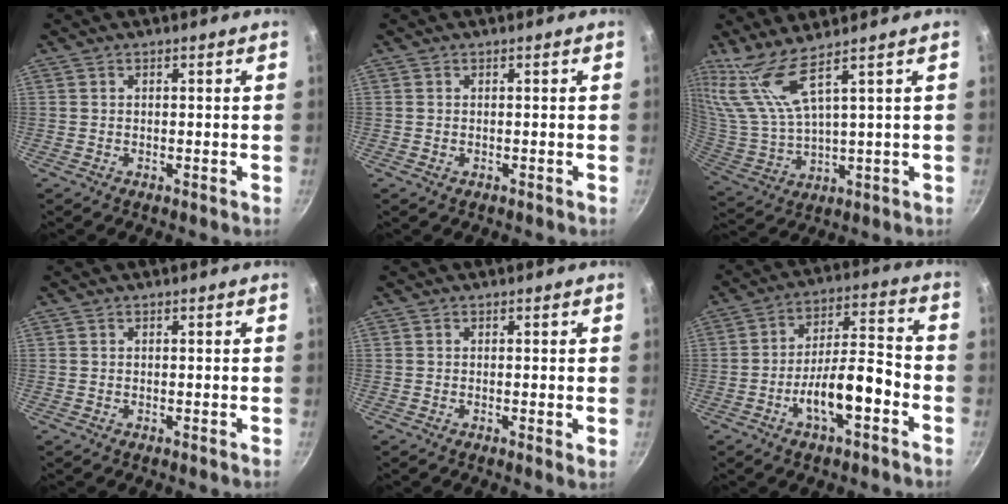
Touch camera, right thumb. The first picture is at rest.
{"total": 0.0}
{"total": 9.4, "force": [6.8, 0.7, 6.5], "torque": [-0.143, -0.056, 0.156]}
{"total": 0.0}
{"total": 1.1, "force": [0.0, 0.1, 1.1], "torque": [-0.016, -0.005, -0.003]}
{"total": 12.0, "force": [-5.0, 4.4, 10.0], "torque": [-0.152, 0.051, -0.084]}